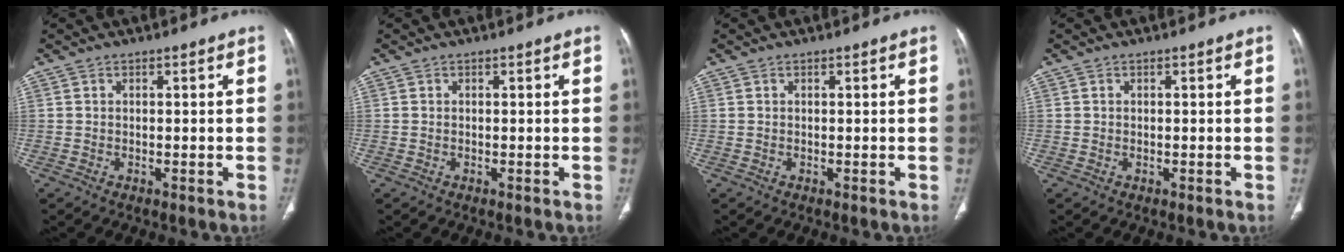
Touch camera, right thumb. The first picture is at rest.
{"total": 0.0}
{"total": 0.0}
{"total": 0.0}